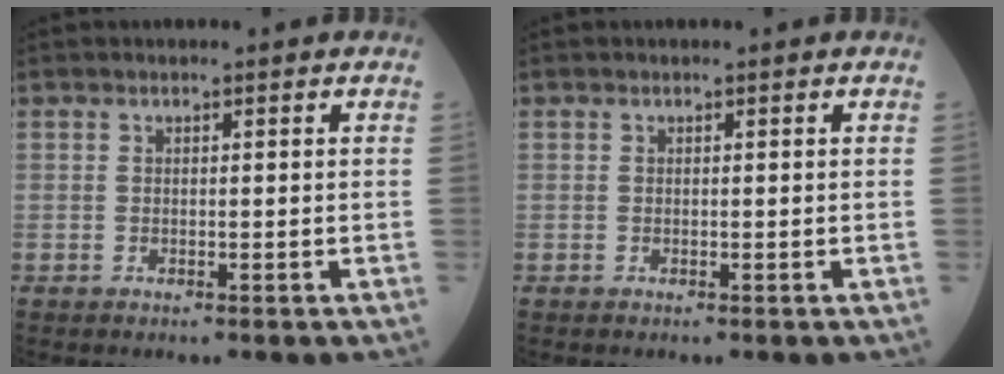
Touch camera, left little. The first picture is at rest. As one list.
[{"total": 0.0}]